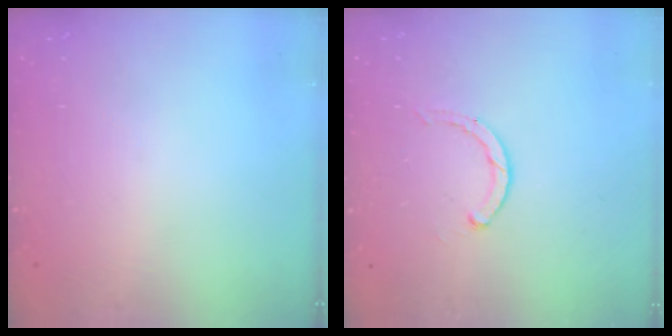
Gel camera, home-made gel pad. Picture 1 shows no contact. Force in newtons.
{"total": 2.3, "press": 2.3, "slide": 0.3}